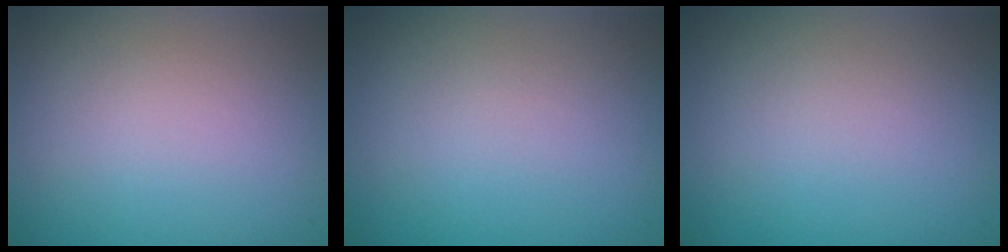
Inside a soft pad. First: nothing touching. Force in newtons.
{"total": 0.0}
{"total": 0.0}